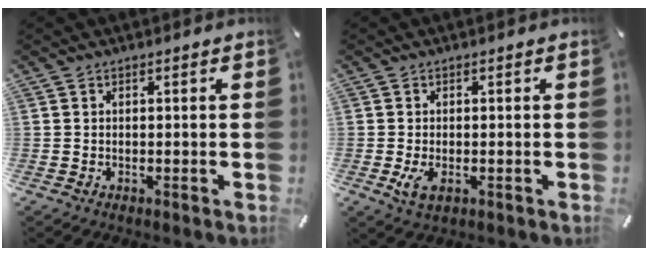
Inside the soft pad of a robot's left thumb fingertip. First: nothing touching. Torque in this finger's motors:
{"motor_torque": [0.65, 0.66, 0.16, -0.12, 0.00]}